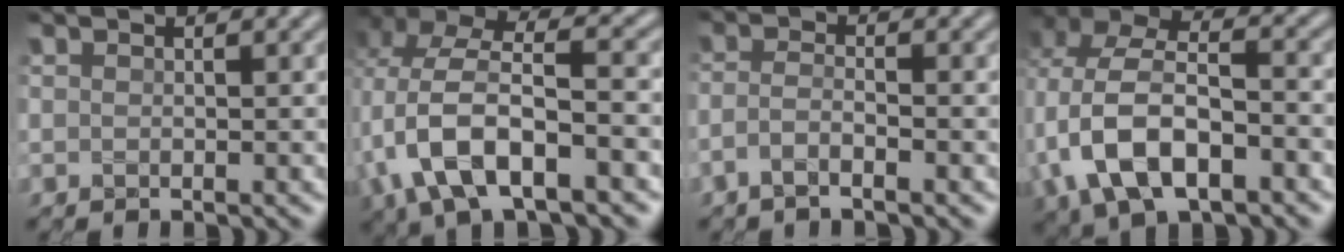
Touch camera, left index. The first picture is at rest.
{"total": 9.8, "force": [-2.4, 4.5, 8.4], "torque": [-0.171, 0.008, -0.050]}
{"total": 2.0, "force": [-1.2, 0.5, 1.5], "torque": [-0.031, 0.001, -0.032]}
{"total": 10.6, "force": [-2.5, 6.6, 7.9], "torque": [-0.168, 0.005, -0.054]}